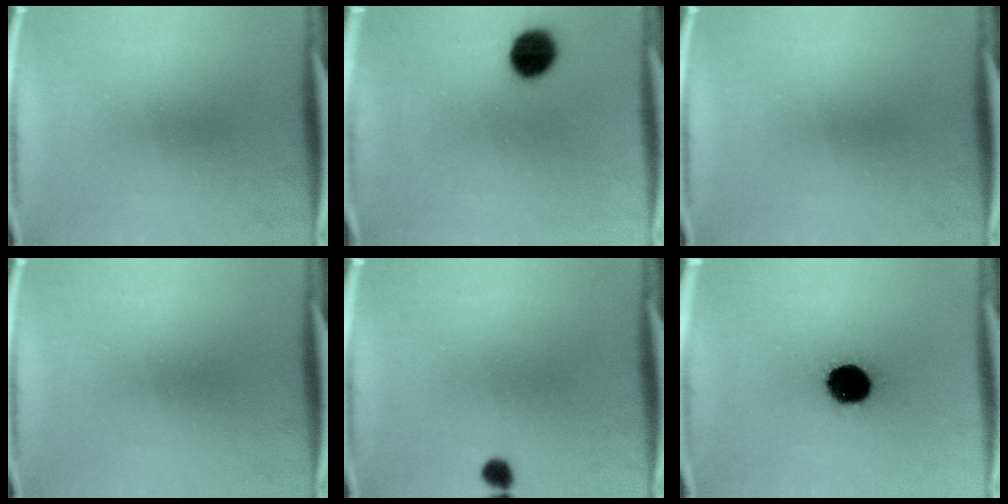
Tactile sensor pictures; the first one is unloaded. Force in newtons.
{"total": 8.7}
{"total": 0.0}
{"total": 0.0}
{"total": 2.0}
{"total": 13.3}